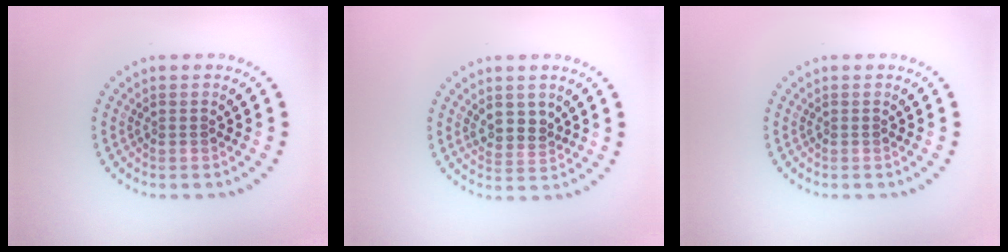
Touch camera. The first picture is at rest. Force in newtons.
{"total": 2.2, "press": 2.0, "slide": 1.0}
{"total": 0.0}